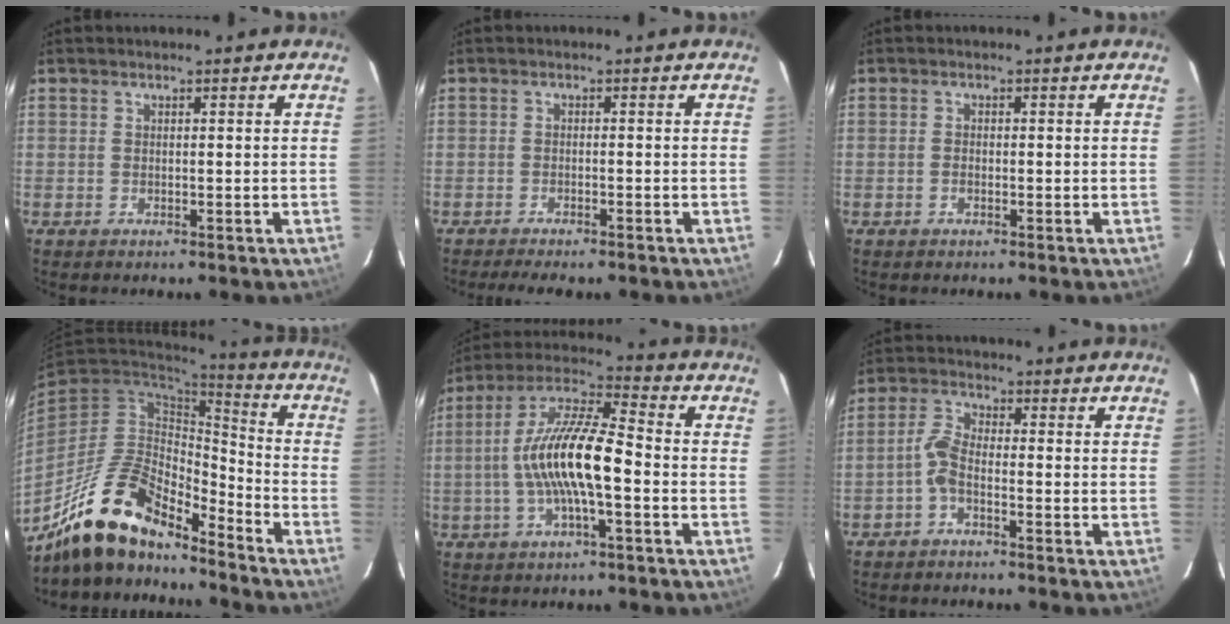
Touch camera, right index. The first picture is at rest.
{"total": 5.6, "force": [-4.8, 1.0, 2.7], "torque": [-0.061, -0.015, -0.074]}
{"total": 1.0, "force": [-0.4, 0.6, 0.6], "torque": [-0.012, 0.002, -0.009]}
{"total": 17.0, "force": [-13.6, 5.7, 8.5], "torque": [-0.182, -0.006, -0.254]}
{"total": 14.4, "force": [-2.6, 3.4, 13.7], "torque": [-0.266, 0.010, -0.053]}
{"total": 3.3, "force": [-1.8, 1.0, 2.5], "torque": [-0.064, 0.012, -0.041]}